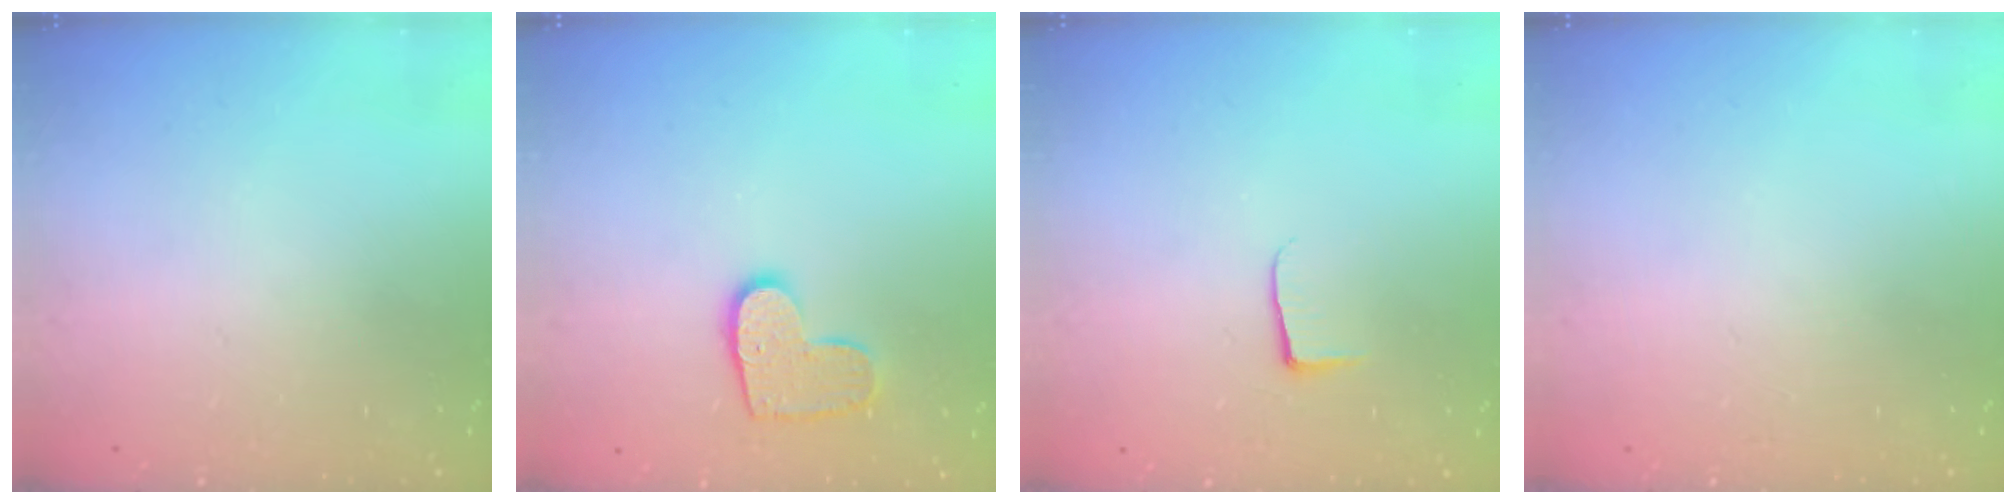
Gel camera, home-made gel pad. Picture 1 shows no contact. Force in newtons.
{"total": 9.8, "press": 9.8, "slide": 0.3}
{"total": 3.8, "press": 3.8, "slide": 0.5}
{"total": 0.0}